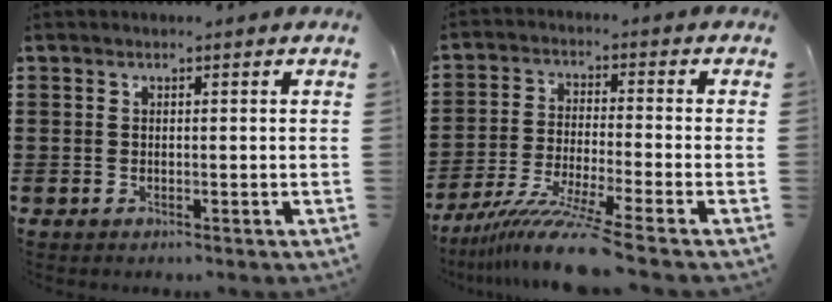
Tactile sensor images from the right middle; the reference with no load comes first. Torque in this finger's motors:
{"motor_torque": [1.72, -0.42, 0.51, 0.20]}